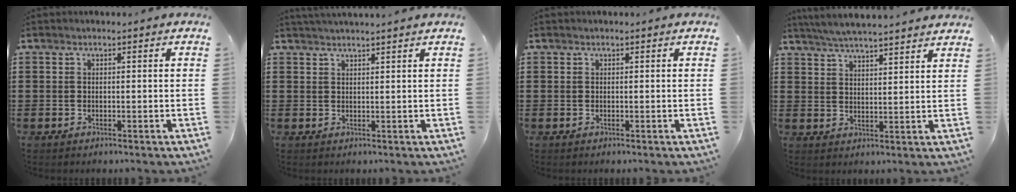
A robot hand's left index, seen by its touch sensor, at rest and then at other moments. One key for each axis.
{"total": 1.4, "fx": 1.4, "fy": -0.2, "fz": 0.1, "tx": -0.004, "ty": 0.002, "tz": 0.027}
{"total": 0.0}
{"total": 4.5, "fx": 4.4, "fy": -0.4, "fz": 1.0, "tx": -0.035, "ty": -0.020, "tz": 0.078}